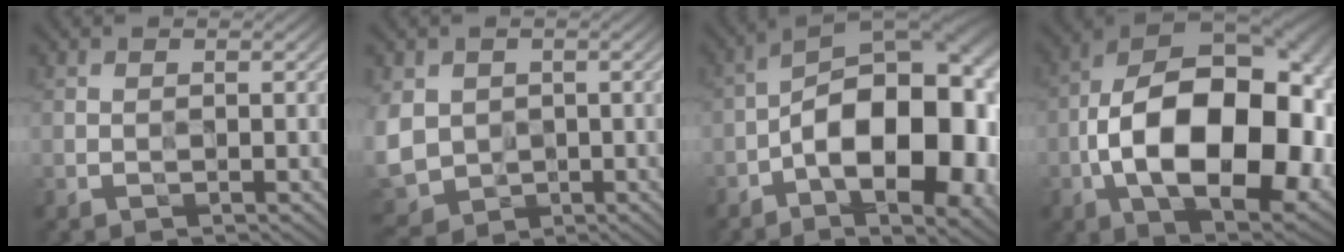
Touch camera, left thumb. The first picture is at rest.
{"total": 7.6, "force": [0.3, 6.4, 4.1], "torque": [-0.138, -0.017, 0.004]}
{"total": 20.9, "force": [-4.5, 10.2, 17.6], "torque": [-0.247, 0.002, -0.074]}
{"total": 21.3, "force": [-3.1, 11.7, 17.5], "torque": [-0.298, -0.024, -0.041]}